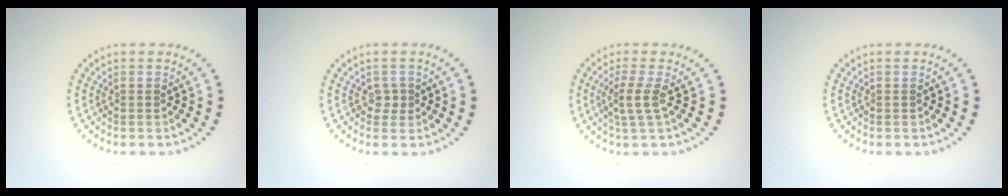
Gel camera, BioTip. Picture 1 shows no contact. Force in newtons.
{"total": 1.1, "press": 0.9, "slide": 0.5}
{"total": 2.1, "press": 1.5, "slide": 1.5}
{"total": 0.0}